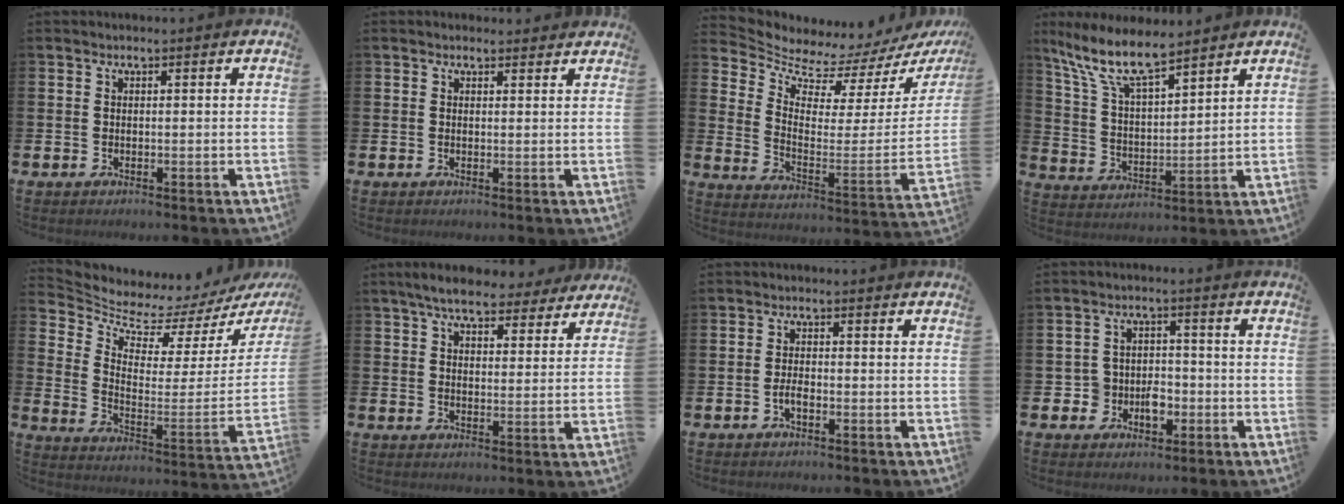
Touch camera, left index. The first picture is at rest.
{"total": 1.1, "force": [1.0, 0.4, 0.1], "torque": [0.006, 0.002, 0.016]}
{"total": 6.0, "force": [5.8, 1.6, 0.3], "torque": [-0.041, -0.066, 0.094]}
{"total": 9.6, "force": [8.0, 2.2, 4.9], "torque": [-0.127, -0.032, 0.144]}
{"total": 5.7, "force": [5.5, 1.5, 0.6], "torque": [-0.043, -0.066, 0.089]}
{"total": 7.2, "force": [6.6, 1.8, 2.3], "torque": [-0.055, -0.026, 0.118]}
{"total": 1.9, "force": [-0.7, 0.8, 1.5], "torque": [-0.034, 0.003, -0.013]}
{"total": 4.2, "force": [-1.6, 3.7, 1.2], "torque": [-0.022, 0.002, -0.037]}